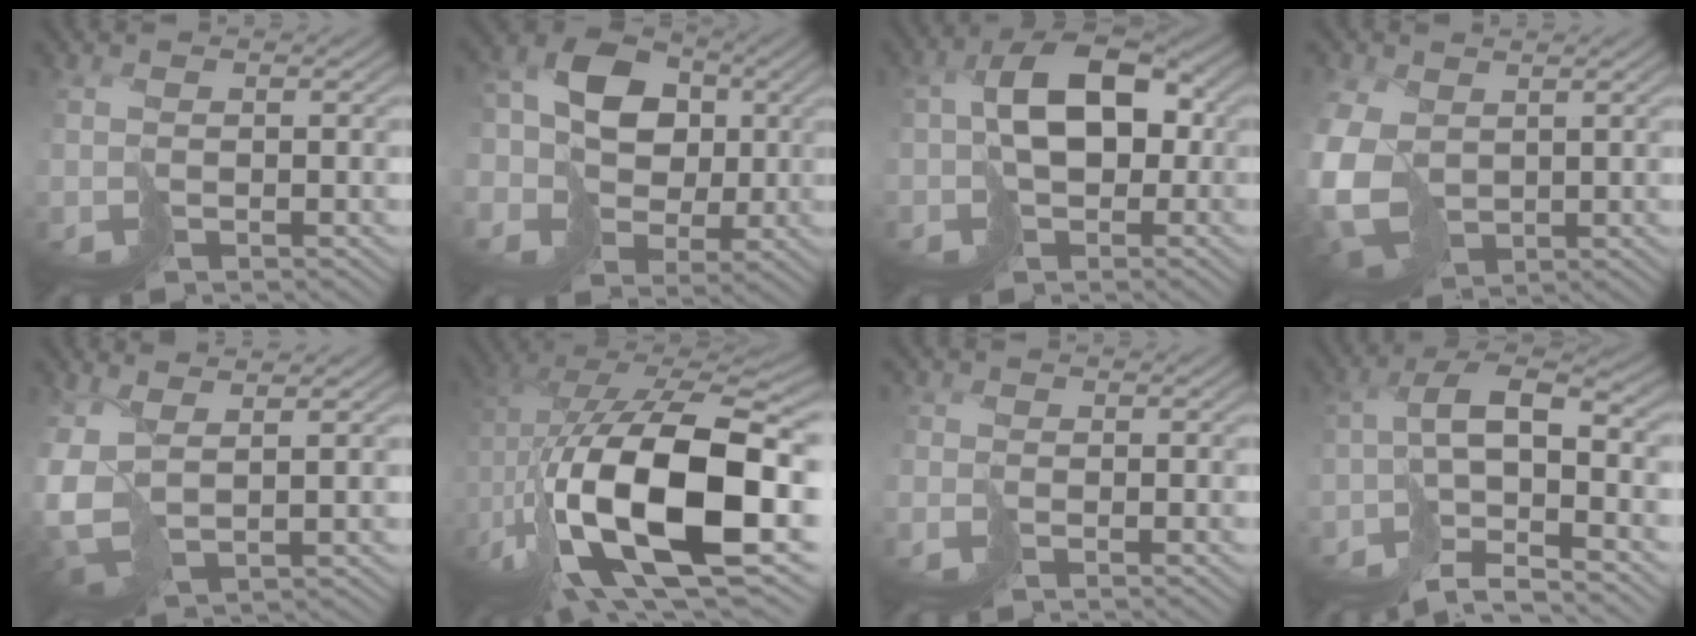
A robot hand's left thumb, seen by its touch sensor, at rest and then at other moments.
{"total": 10.9, "force": [0.7, 9.5, 5.3], "torque": [-0.140, 0.005, 0.005]}
{"total": 8.4, "force": [-0.6, 5.5, 6.3], "torque": [-0.114, 0.007, -0.016]}
{"total": 8.7, "force": [-0.3, 6.7, 5.6], "torque": [-0.180, -0.023, 0.003]}
{"total": 6.3, "force": [0.6, 3.7, 5.0], "torque": [-0.136, -0.015, 0.012]}
{"total": 18.9, "force": [-2.0, 10.3, 15.8], "torque": [-0.317, -0.039, -0.014]}
{"total": 1.6, "force": [-1.0, 1.1, 0.5], "torque": [-0.013, -0.001, -0.023]}
{"total": 9.5, "force": [-4.4, 3.1, 7.9], "torque": [-0.139, 0.001, -0.078]}